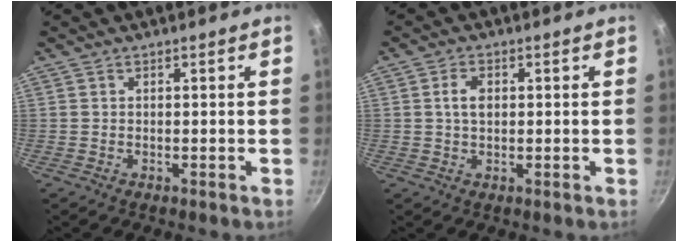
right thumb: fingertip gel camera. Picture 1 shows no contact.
{"total": 3.3, "force": [0.7, 2.2, 2.3], "torque": [-0.035, 0.002, 0.010]}